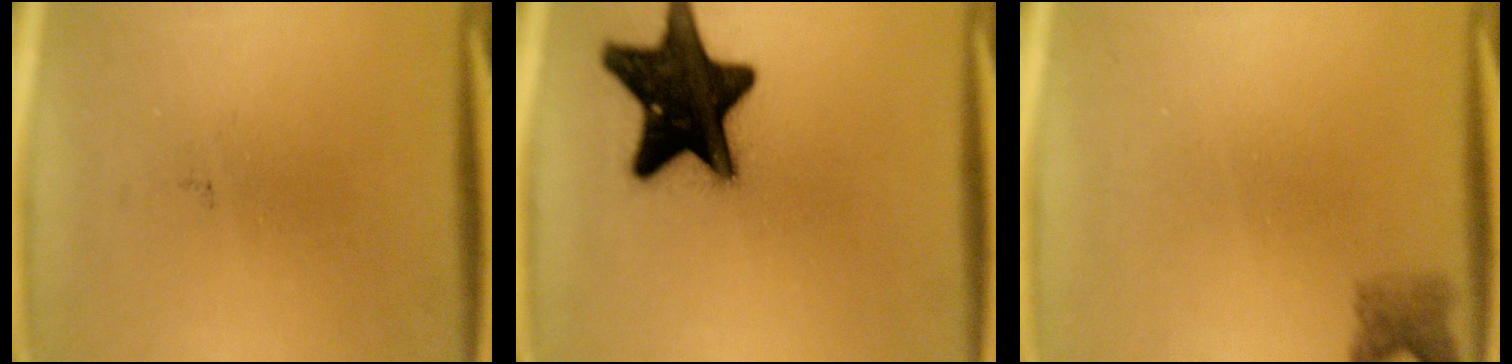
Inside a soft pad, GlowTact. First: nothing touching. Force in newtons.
{"total": 19.3}
{"total": 2.3}